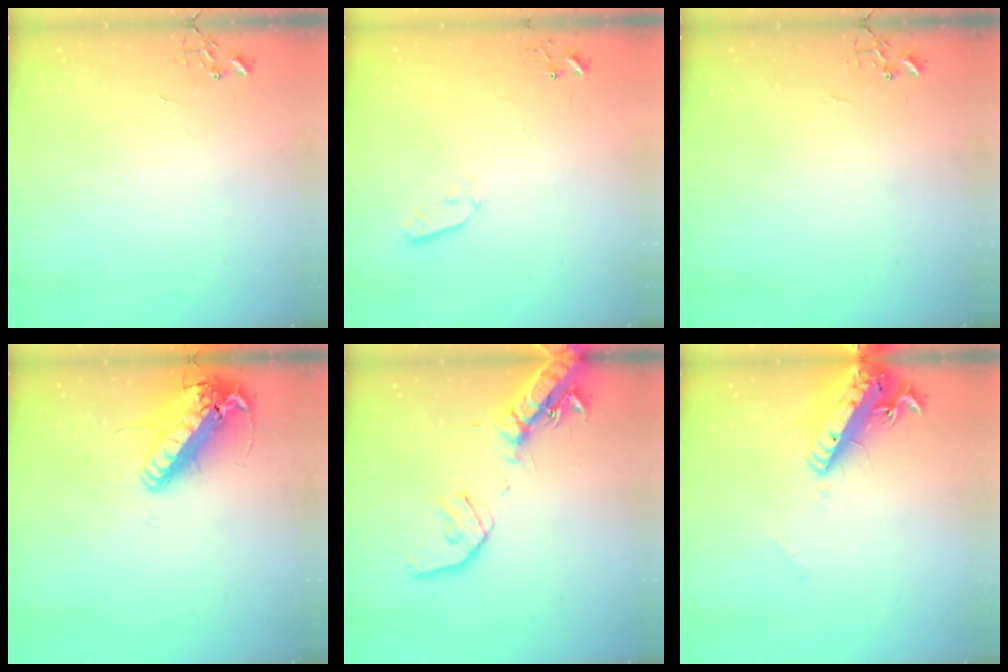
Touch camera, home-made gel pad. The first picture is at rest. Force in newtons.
{"total": 3.9, "press": 3.8, "slide": 0.9}
{"total": 0.0}
{"total": 21.1, "press": 20.8, "slide": 3.7}
{"total": 19.4, "press": 19.1, "slide": 3.5}
{"total": 18.1, "press": 17.7, "slide": 3.6}